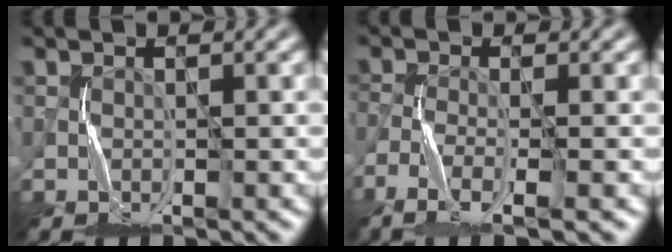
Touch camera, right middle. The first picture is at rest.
{"total": 4.3, "force": [-3.7, 0.7, 2.2], "torque": [-0.045, -0.008, -0.078]}